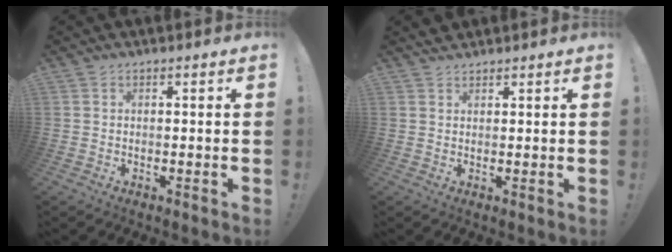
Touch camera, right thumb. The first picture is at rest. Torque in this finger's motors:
{"motor_torque": [0.27, 0.63, 0.53, 0.65, 0.01]}